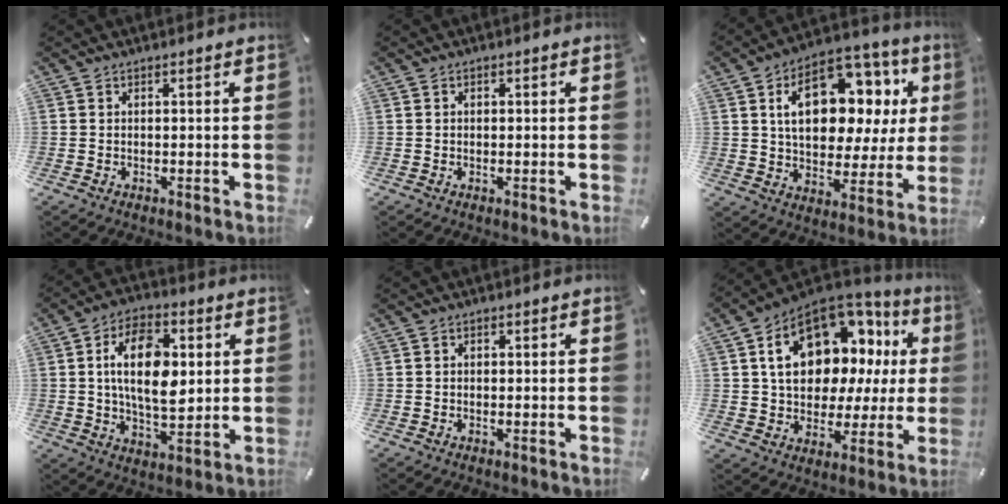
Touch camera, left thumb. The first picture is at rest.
{"total": 0.7, "force": [0.0, 0.6, 0.3], "torque": [-0.006, 0.004, -0.002]}
{"total": 19.1, "force": [7.0, 11.9, 13.2], "torque": [-0.198, -0.026, 0.121]}
{"total": 15.0, "force": [2.4, 9.0, 11.8], "torque": [-0.218, 0.004, 0.039]}
{"total": 1.0, "force": [-0.2, 0.9, 0.4], "torque": [-0.008, 0.005, -0.005]}
{"total": 18.5, "force": [7.2, 12.4, 11.7], "torque": [-0.183, -0.039, 0.131]}